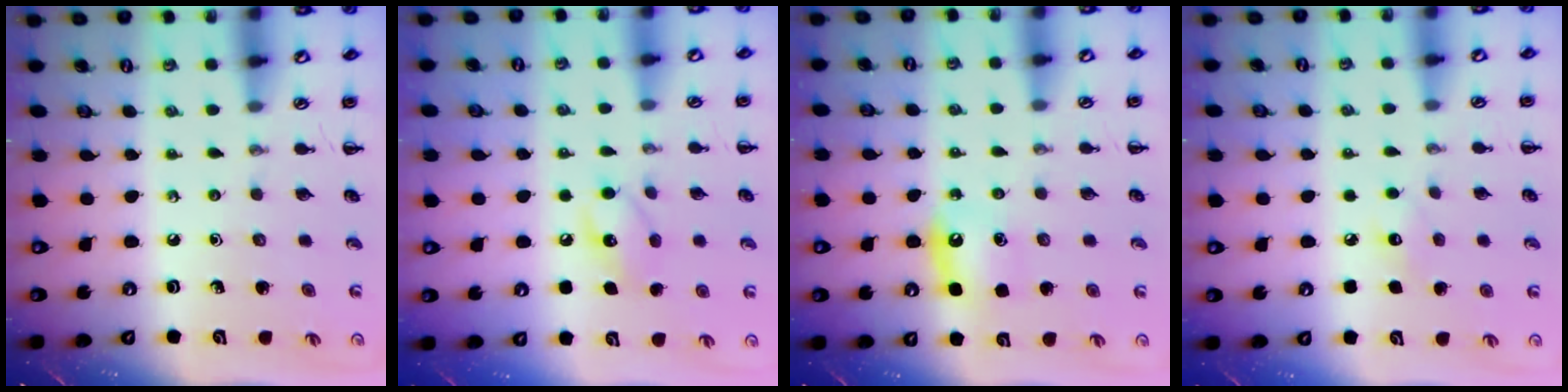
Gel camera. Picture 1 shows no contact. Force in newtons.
{"total": 8.8, "press": 8.7, "slide": 1.4}
{"total": 6.7, "press": 6.3, "slide": 2.2}
{"total": 5.9, "press": 5.8, "slide": 1.2}